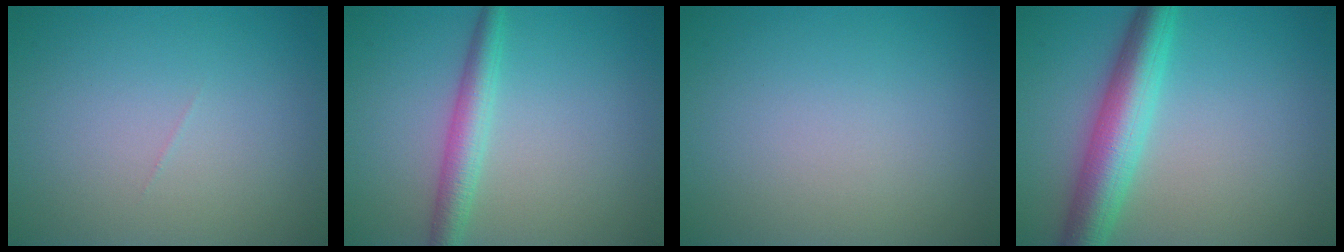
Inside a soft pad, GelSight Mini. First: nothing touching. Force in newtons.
{"total": 3.0, "press": 3.0, "slide": 0.1}
{"total": 0.0}
{"total": 6.1, "press": 6.1, "slide": 0.1}